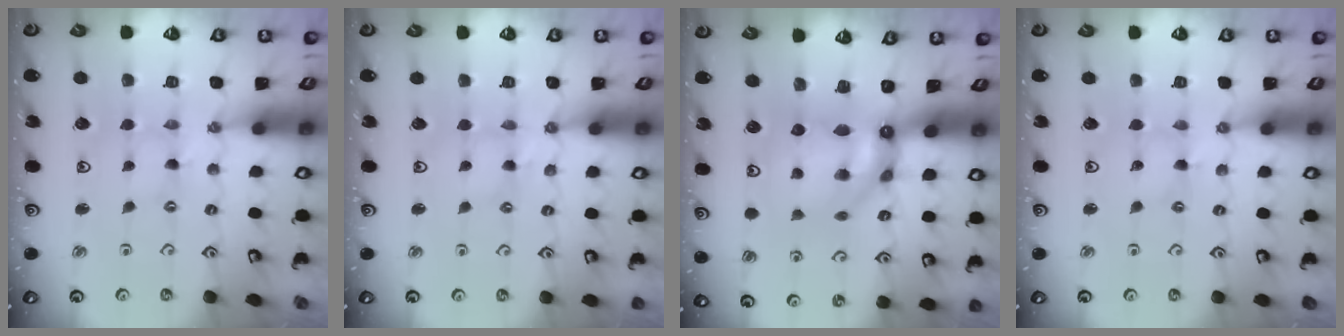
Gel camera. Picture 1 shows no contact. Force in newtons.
{"total": 2.6, "press": 2.6, "slide": 0.4}
{"total": 9.4, "press": 9.4, "slide": 1.0}
{"total": 0.0}